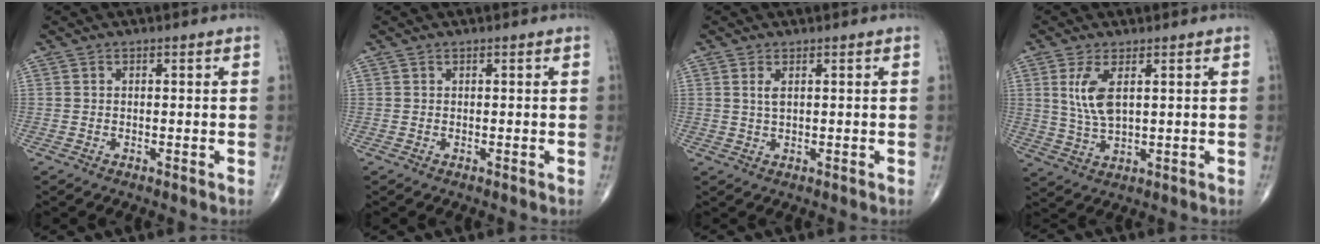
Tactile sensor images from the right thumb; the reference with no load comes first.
{"total": 0.0}
{"total": 1.9, "force": [0.7, 0.7, 1.6], "torque": [-0.037, -0.002, 0.018]}
{"total": 6.8, "force": [2.0, 2.8, 5.8], "torque": [-0.127, -0.009, 0.050]}